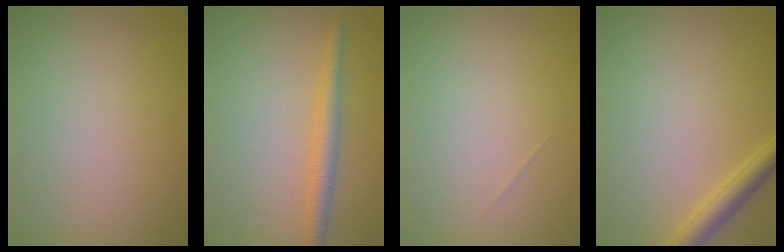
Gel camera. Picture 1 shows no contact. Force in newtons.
{"total": 2.7, "press": 2.7, "slide": 0.1}
{"total": 0.0}
{"total": 2.7, "press": 2.7, "slide": 0.1}